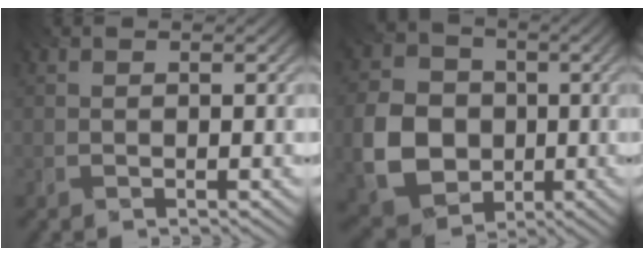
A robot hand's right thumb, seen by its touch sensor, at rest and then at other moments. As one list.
[{"total": 10.4, "force": [-2.3, 8.5, 5.5], "torque": [-0.136, -0.016, -0.051]}]